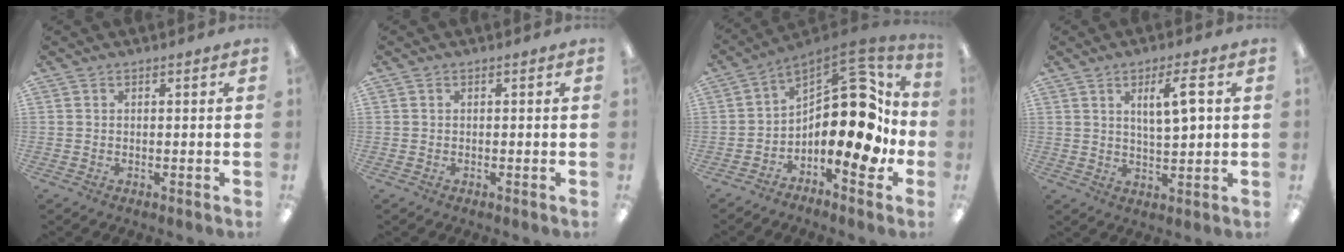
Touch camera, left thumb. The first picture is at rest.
{"total": 0.0}
{"total": 19.2, "force": [0.1, 9.8, 16.6], "torque": [-0.239, -0.010, 0.006]}
{"total": 6.9, "force": [2.9, 2.0, 6.0], "torque": [-0.105, -0.002, 0.044]}